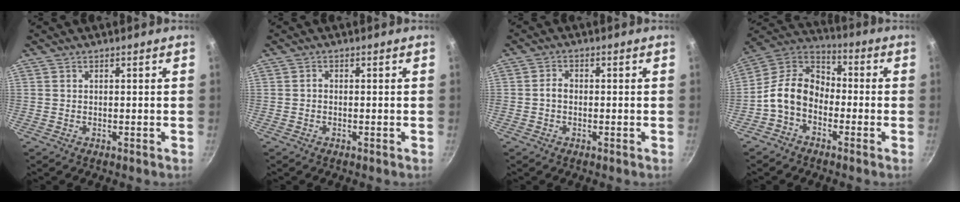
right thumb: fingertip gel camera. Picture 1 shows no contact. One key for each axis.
{"total": 0.7, "fx": -0.2, "fy": 0.5, "fz": 0.3, "tx": -0.004, "ty": 0.004, "tz": -0.006}
{"total": 2.1, "fx": -0.3, "fy": 1.6, "fz": 1.3, "tx": -0.018, "ty": 0.010, "tz": -0.008}
{"total": 11.7, "fx": -3.5, "fy": 8.6, "fz": 7.2, "tx": -0.100, "ty": 0.051, "tz": -0.093}